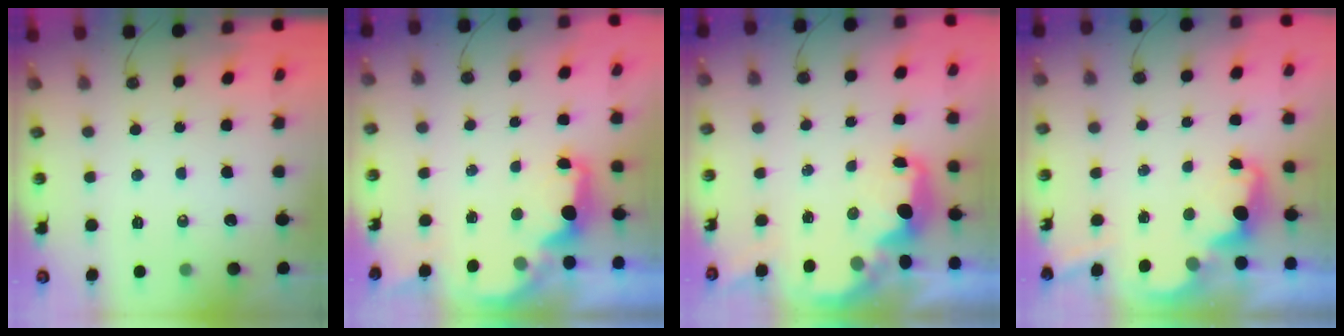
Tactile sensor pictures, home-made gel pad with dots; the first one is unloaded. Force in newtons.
{"total": 2.4, "press": 2.3, "slide": 0.8}
{"total": 2.8, "press": 2.8, "slide": 0.4}
{"total": 3.4, "press": 3.3, "slide": 0.8}